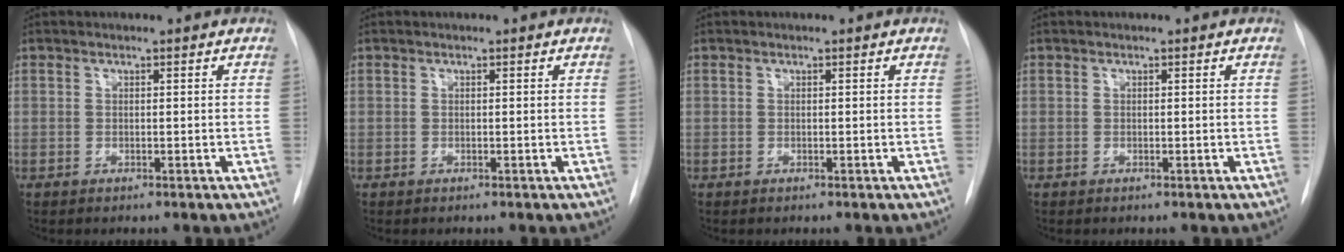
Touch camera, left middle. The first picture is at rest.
{"total": 0.0}
{"total": 0.0}
{"total": 0.0}